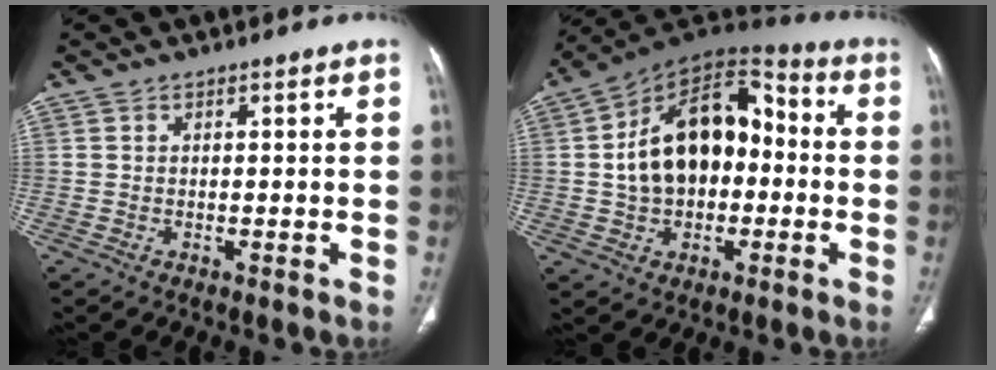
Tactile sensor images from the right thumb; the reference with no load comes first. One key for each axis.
{"total": 18.9, "fx": 0.1, "fy": 12.4, "fz": 14.2, "tx": -0.202, "ty": 0.041, "tz": -0.005}